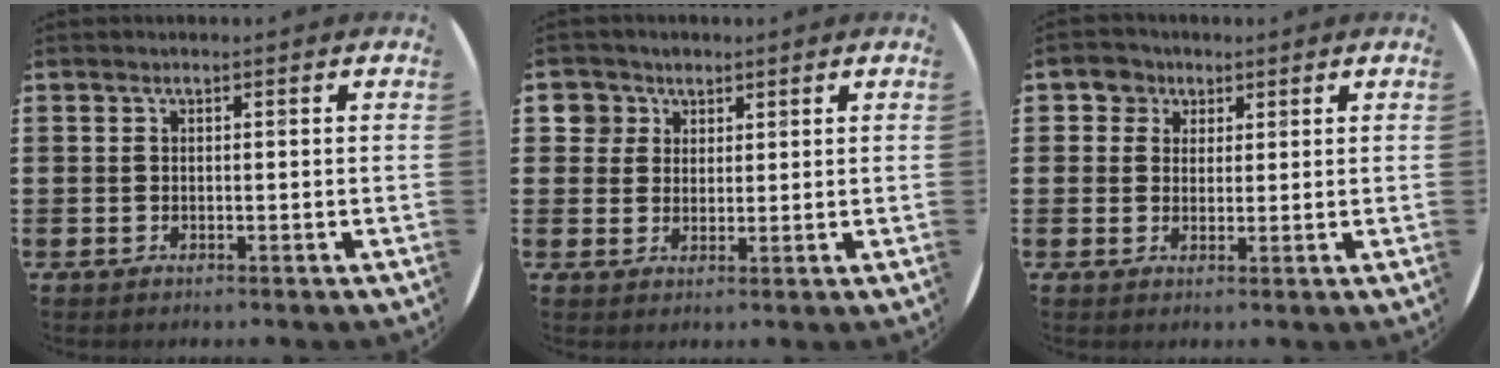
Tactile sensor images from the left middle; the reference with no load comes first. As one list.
[{"total": 3.5, "force": [2.1, 2.8, 0.0], "torque": [0.004, 0.006, 0.038]}, {"total": 3.1, "force": [2.0, 2.4, 0.1], "torque": [-0.002, 0.009, 0.035]}]